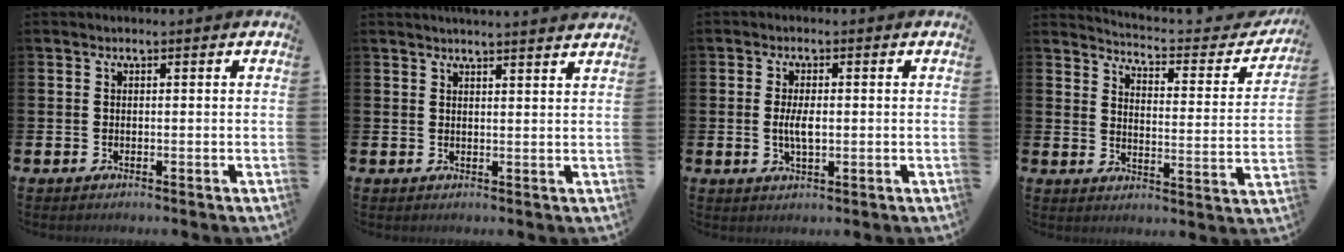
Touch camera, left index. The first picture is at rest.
{"total": 2.6, "force": [2.6, -0.4, 0.0], "torque": [0.011, -0.021, 0.044]}
{"total": 3.3, "force": [0.1, 1.4, 3.0], "torque": [-0.042, -0.003, -0.004]}
{"total": 4.1, "force": [3.9, 0.8, 1.2], "torque": [-0.034, -0.037, 0.056]}